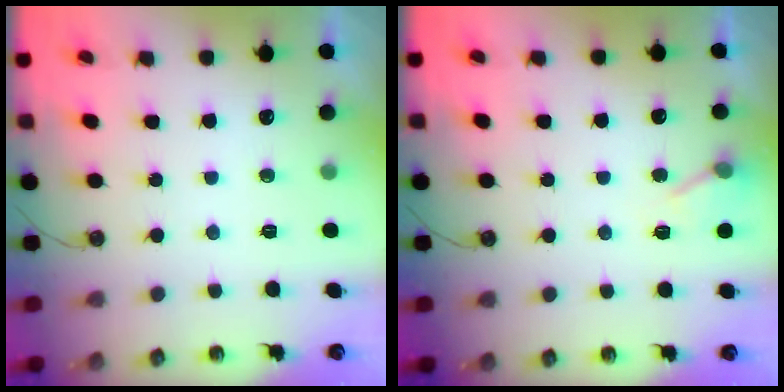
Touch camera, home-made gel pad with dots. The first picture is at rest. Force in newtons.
{"total": 5.4, "press": 5.4, "slide": 0.7}